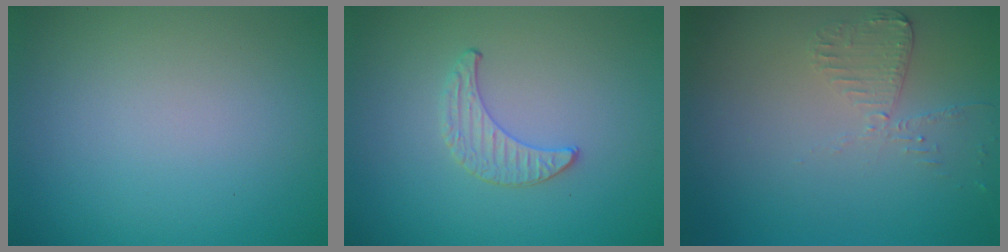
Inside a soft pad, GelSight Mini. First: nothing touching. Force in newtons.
{"total": 1.0, "press": 1.0, "slide": 0.3}
{"total": 2.0, "press": 2.0, "slide": 0.3}